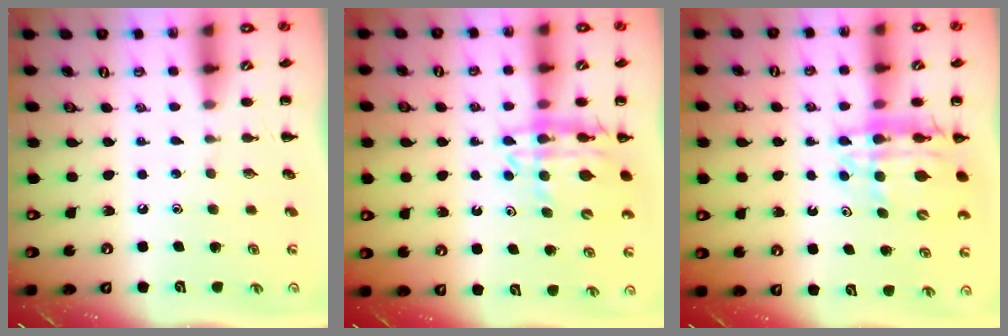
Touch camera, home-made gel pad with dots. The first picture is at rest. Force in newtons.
{"total": 12.6, "press": 12.2, "slide": 3.2}
{"total": 13.0, "press": 12.4, "slide": 3.9}